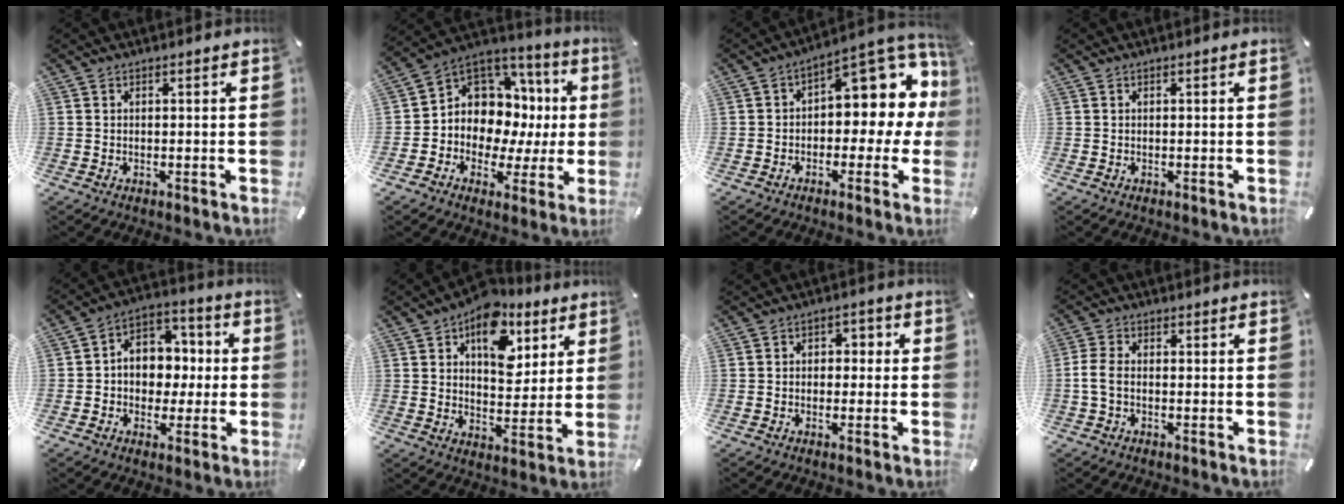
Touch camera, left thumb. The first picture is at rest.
{"total": 9.5, "force": [1.7, 8.7, 3.4], "torque": [-0.058, -0.045, 0.040]}
{"total": 12.3, "force": [4.6, 6.7, 9.2], "torque": [-0.106, -0.042, 0.073]}
{"total": 0.0}
{"total": 8.7, "force": [-0.7, 8.0, 3.3], "torque": [-0.049, 0.009, -0.010]}
{"total": 14.0, "force": [6.9, 9.1, 8.1], "torque": [-0.101, -0.038, 0.118]}
{"total": 3.0, "force": [-1.3, 2.3, 1.3], "torque": [-0.016, 0.012, -0.031]}
{"total": 4.2, "force": [-1.0, 2.4, 3.3], "torque": [-0.076, 0.002, -0.022]}